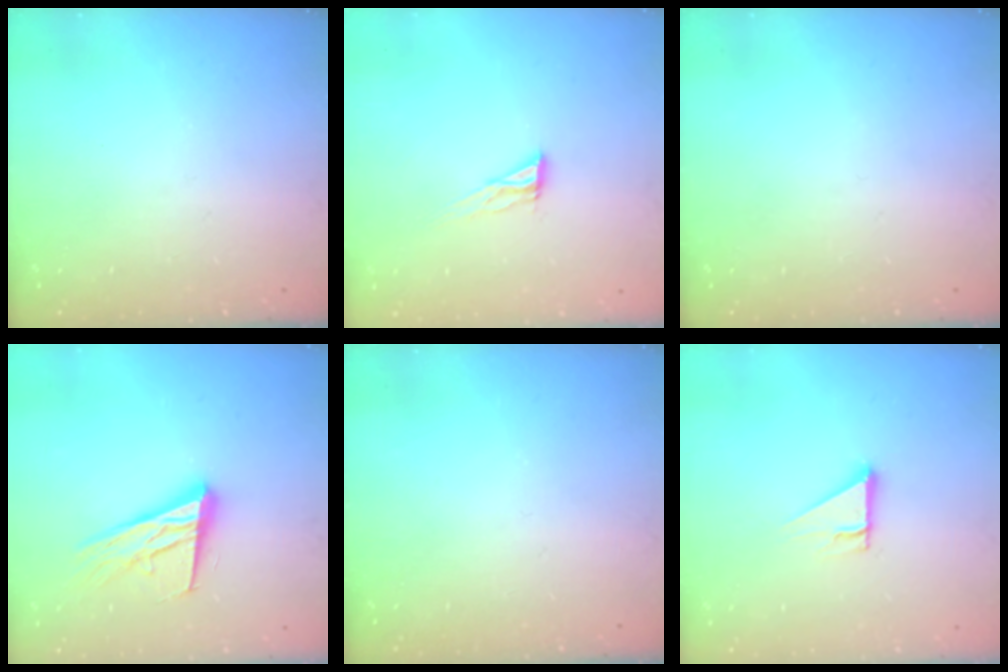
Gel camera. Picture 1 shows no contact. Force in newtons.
{"total": 6.9, "press": 6.8, "slide": 0.5}
{"total": 0.0}
{"total": 18.0, "press": 17.5, "slide": 3.9}
{"total": 0.0}
{"total": 3.1, "press": 3.1, "slide": 0.1}